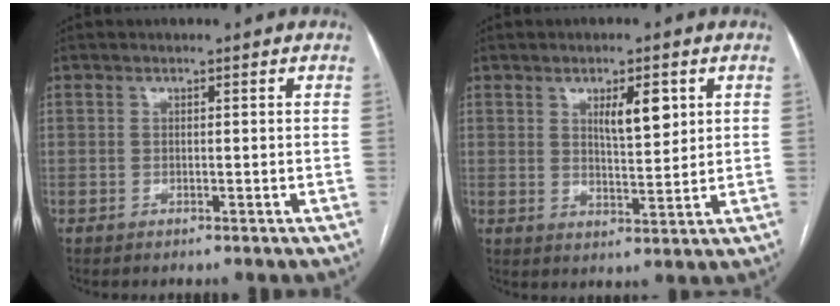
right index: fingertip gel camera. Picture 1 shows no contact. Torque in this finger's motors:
{"motor_torque": [0.18, 0.15, 0.13, 0.07]}